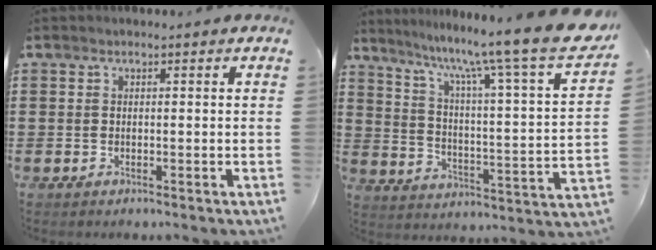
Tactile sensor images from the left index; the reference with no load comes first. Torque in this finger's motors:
{"motor_torque": [1.71, -0.42, 0.42, 0.21]}